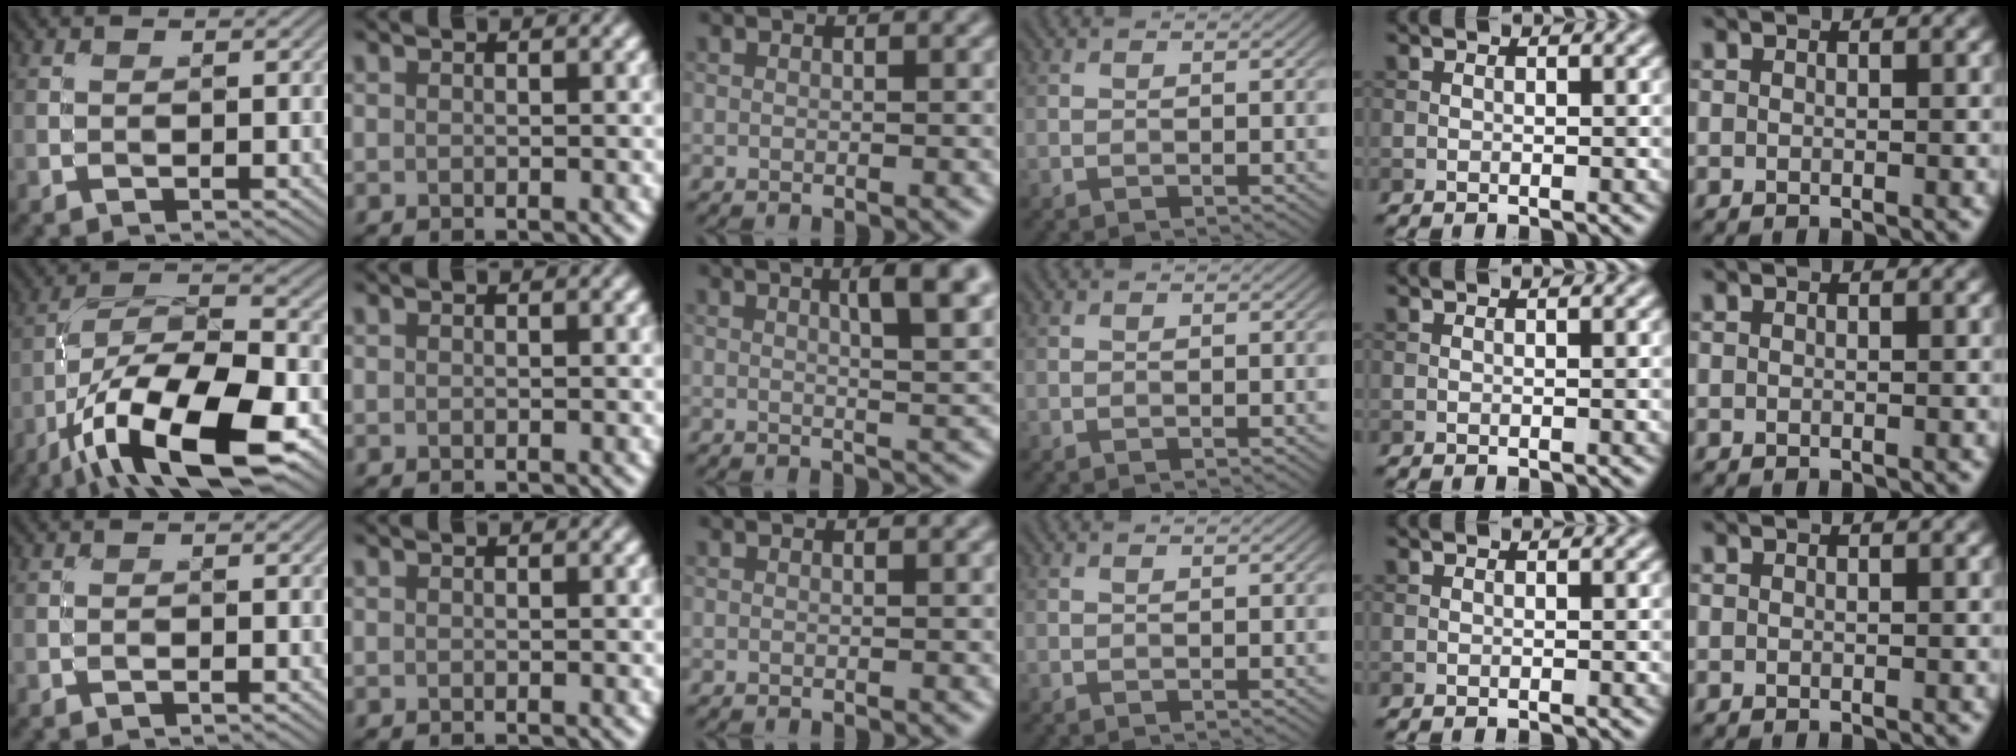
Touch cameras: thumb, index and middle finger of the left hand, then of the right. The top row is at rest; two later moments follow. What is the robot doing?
{"motion": "unscrew", "object": "medicine bottle"}